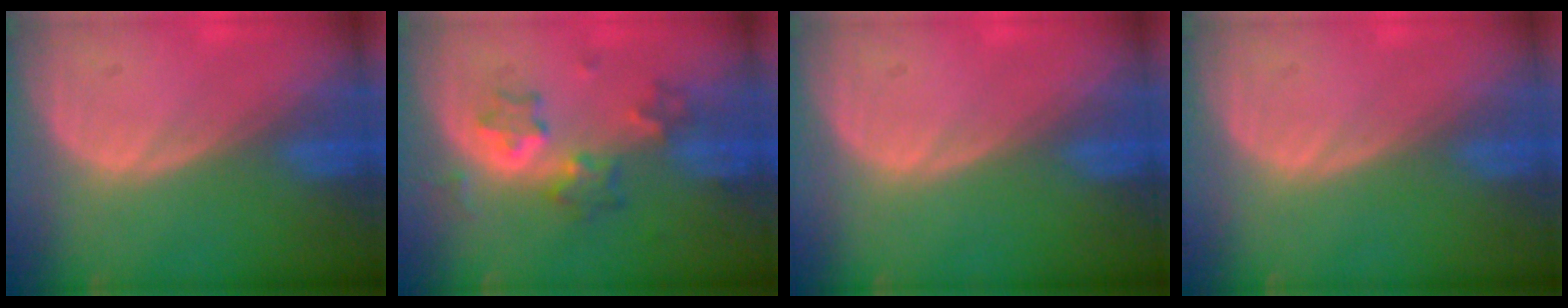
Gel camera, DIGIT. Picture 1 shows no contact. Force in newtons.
{"total": 5.8, "press": 5.7, "slide": 1.2}
{"total": 0.0}
{"total": 0.0}